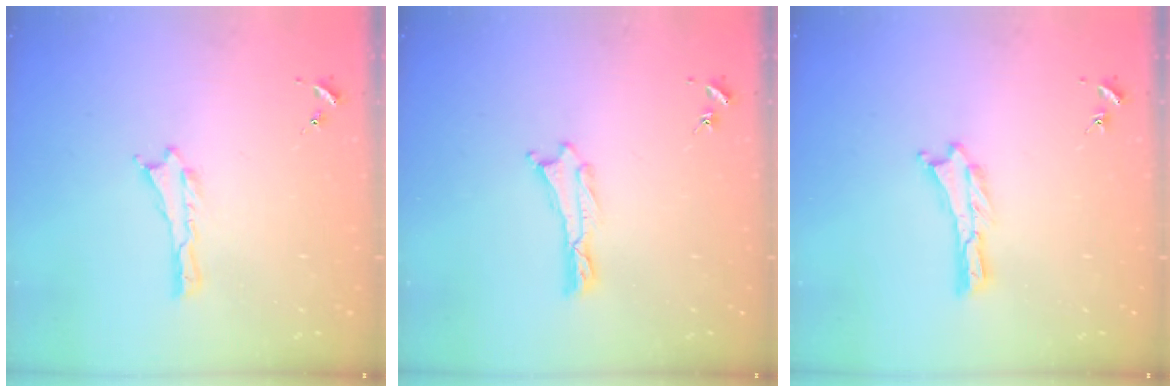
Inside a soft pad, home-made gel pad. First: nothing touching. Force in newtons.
{"total": 0.0}
{"total": 0.0}